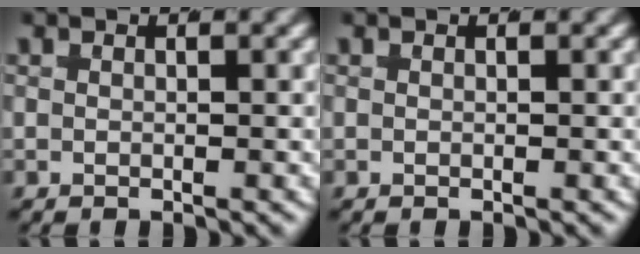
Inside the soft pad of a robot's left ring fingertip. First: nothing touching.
{"total": 0.0}